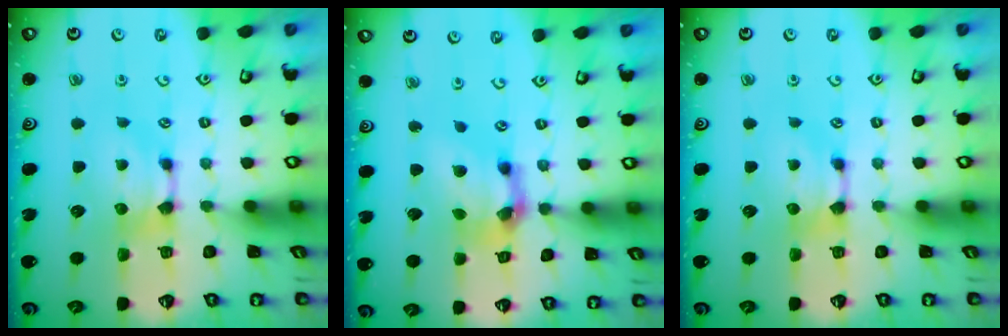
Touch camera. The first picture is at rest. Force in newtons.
{"total": 5.8, "press": 5.4, "slide": 2.2}
{"total": 0.0}